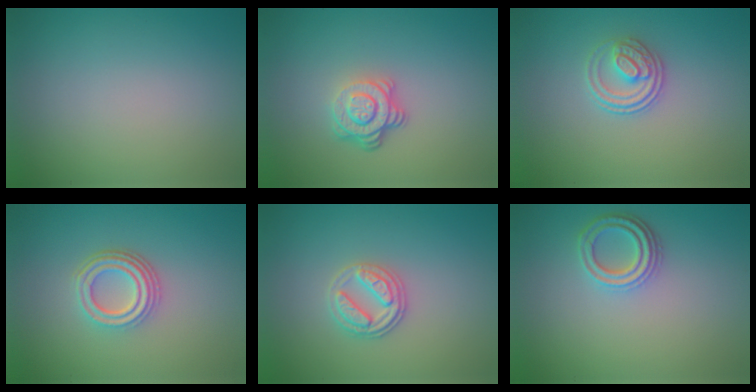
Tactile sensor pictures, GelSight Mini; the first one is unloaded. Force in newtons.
{"total": 4.0, "press": 2.8, "slide": 2.9}
{"total": 2.8, "press": 2.6, "slide": 1.2}
{"total": 4.2, "press": 3.1, "slide": 2.7}
{"total": 2.6, "press": 2.6, "slide": 0.6}
{"total": 3.0, "press": 2.6, "slide": 1.6}